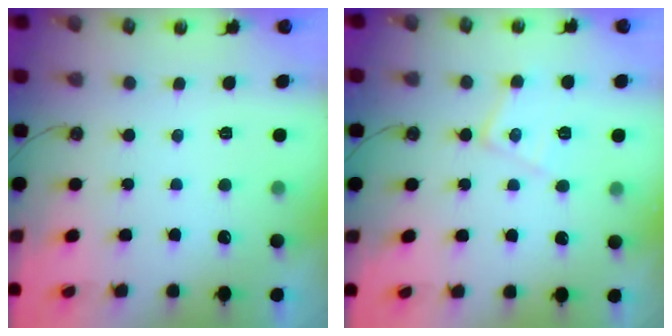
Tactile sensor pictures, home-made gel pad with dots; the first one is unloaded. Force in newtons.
{"total": 10.6, "press": 10.6, "slide": 0.7}